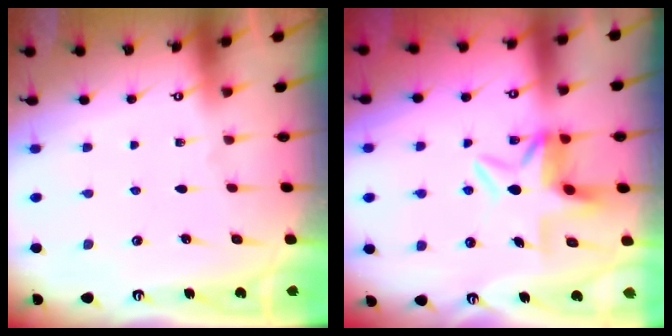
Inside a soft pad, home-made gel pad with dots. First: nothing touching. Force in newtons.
{"total": 6.2, "press": 5.8, "slide": 2.2}